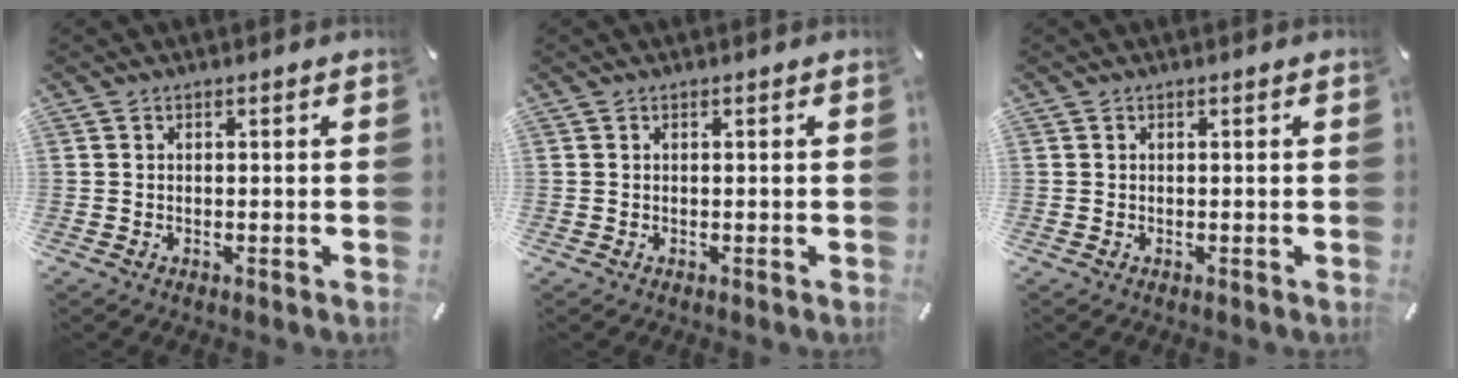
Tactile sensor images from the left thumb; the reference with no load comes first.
{"total": 0.0}
{"total": 0.0}